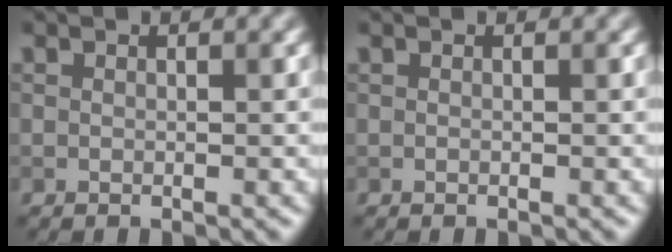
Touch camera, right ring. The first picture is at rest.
{"total": 0.0}